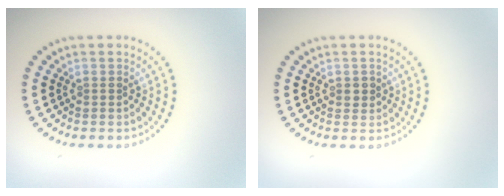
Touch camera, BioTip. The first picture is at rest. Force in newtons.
{"total": 0.9, "press": 0.9, "slide": 0.1}